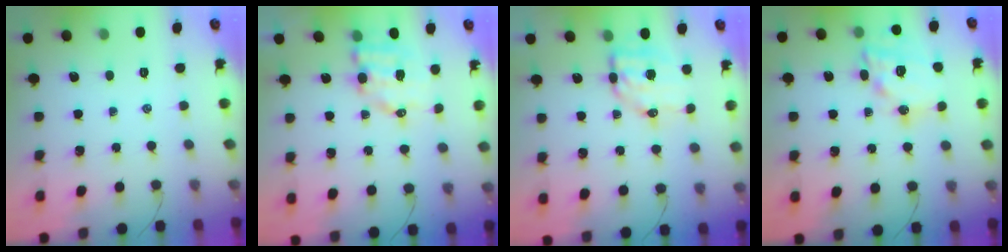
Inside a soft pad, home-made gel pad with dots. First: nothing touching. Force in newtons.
{"total": 8.5, "press": 8.4, "slide": 1.2}
{"total": 6.8, "press": 6.6, "slide": 1.4}
{"total": 17.0, "press": 16.7, "slide": 3.5}